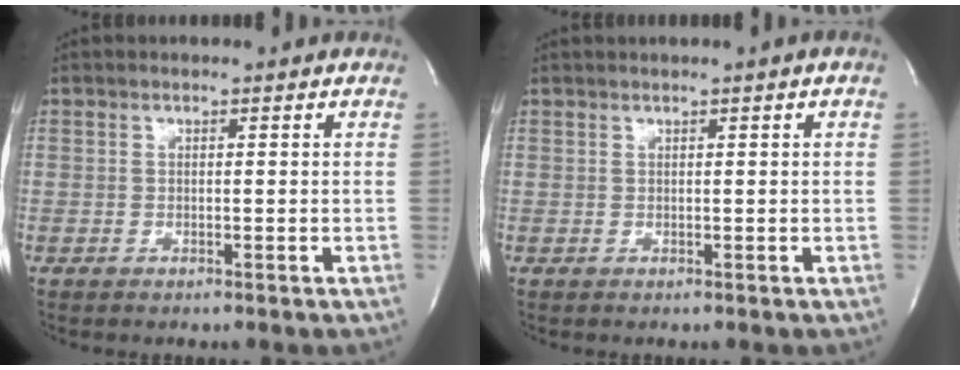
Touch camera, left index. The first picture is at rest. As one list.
[{"total": 1.0, "force": [0.5, -0.2, 0.9], "torque": [-0.018, 0.004, 0.012]}]